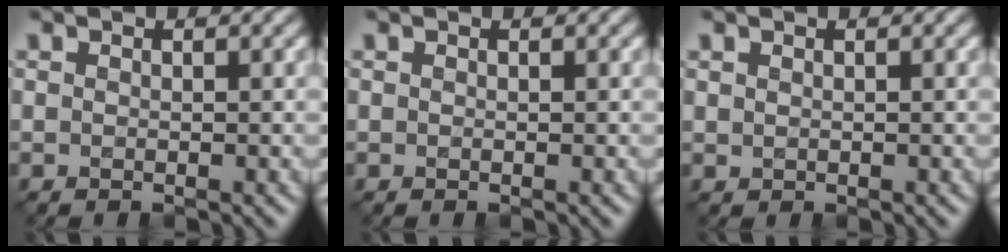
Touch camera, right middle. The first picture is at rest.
{"total": 0.0}
{"total": 0.0}